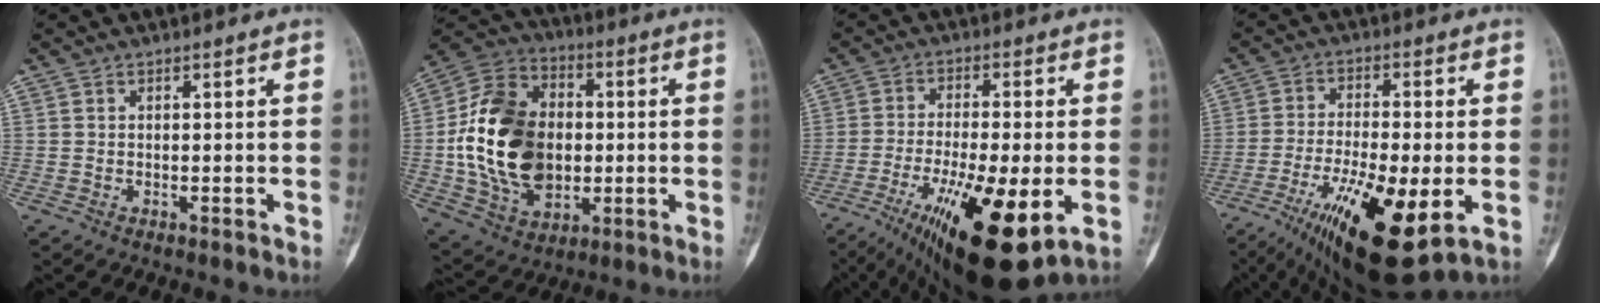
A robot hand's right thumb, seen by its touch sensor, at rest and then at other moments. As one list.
[{"total": 22.2, "force": [-0.5, 15.7, 15.6], "torque": [-0.270, 0.010, -0.003]}, {"total": 19.7, "force": [-7.1, 5.5, 17.5], "torque": [-0.287, -0.020, -0.104]}, {"total": 18.7, "force": [-6.7, 5.6, 16.5], "torque": [-0.288, -0.015, -0.101]}]